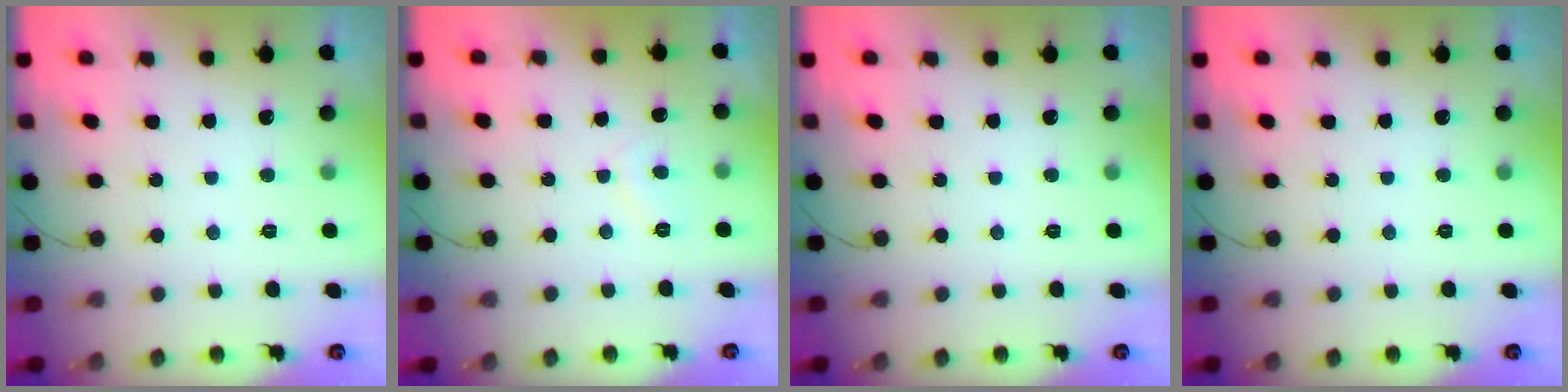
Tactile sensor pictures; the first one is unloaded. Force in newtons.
{"total": 1.7, "press": 1.6, "slide": 0.6}
{"total": 0.0}
{"total": 0.0}